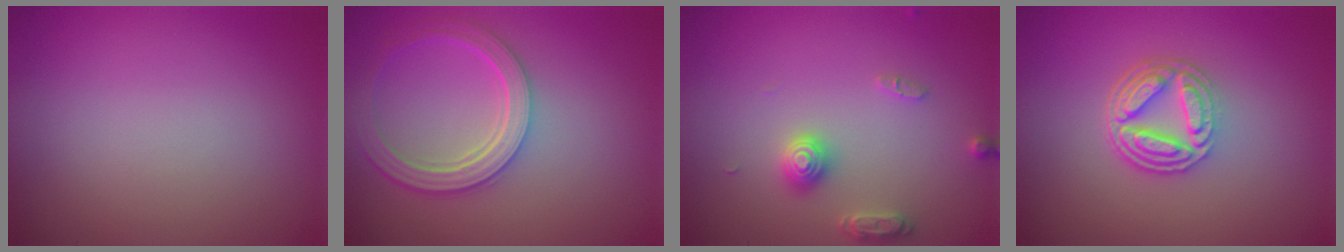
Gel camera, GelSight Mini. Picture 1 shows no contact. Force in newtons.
{"total": 5.1, "press": 4.0, "slide": 3.1}
{"total": 2.8, "press": 2.8, "slide": 0.3}
{"total": 4.8, "press": 3.4, "slide": 3.5}